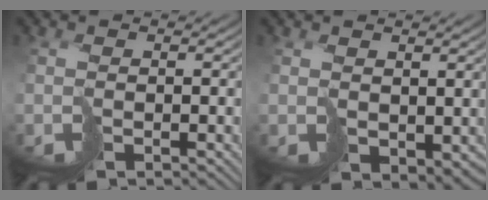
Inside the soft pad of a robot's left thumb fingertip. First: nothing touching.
{"total": 3.1, "force": [1.0, 2.1, 2.0], "torque": [-0.043, -0.015, 0.030]}